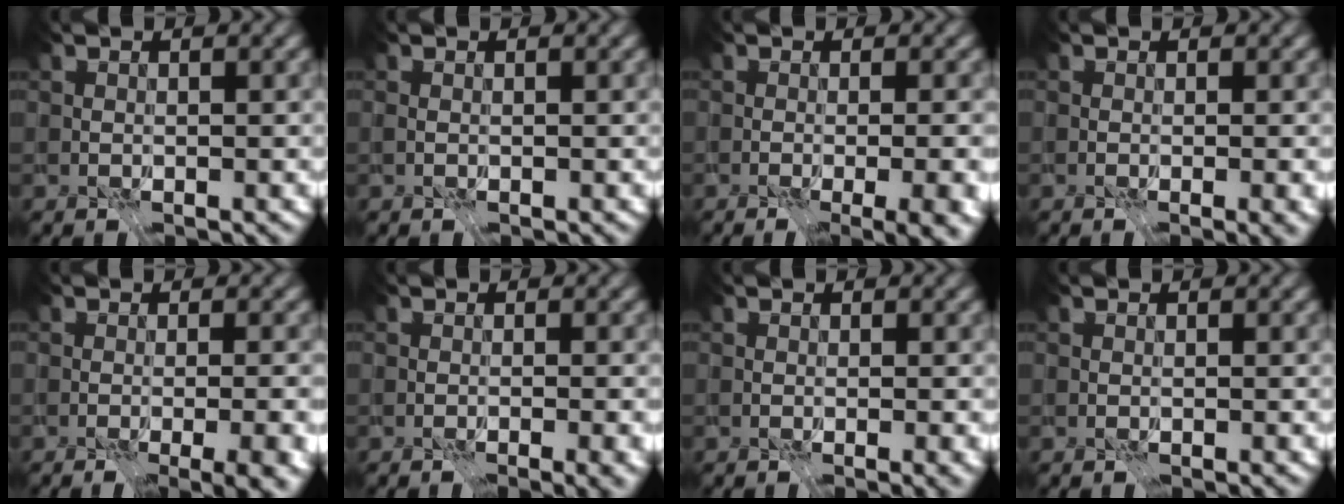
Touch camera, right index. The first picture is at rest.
{"total": 0.5, "force": [-0.2, -0.4, -0.3], "torque": [0.013, 0.000, -0.004]}
{"total": 8.3, "force": [-3.3, 3.6, 6.8], "torque": [-0.064, -0.014, -0.011]}
{"total": 2.4, "force": [-0.9, 0.8, 2.1], "torque": [-0.008, -0.009, -0.004]}
{"total": 8.9, "force": [-4.2, 3.8, 6.9], "torque": [-0.066, -0.009, -0.024]}
{"total": 4.4, "force": [-2.1, 1.9, 3.3], "torque": [-0.017, -0.020, -0.016]}
{"total": 1.5, "force": [-0.6, 0.4, 1.4], "torque": [-0.002, -0.007, -0.005]}
{"total": 0.6, "force": [-0.4, -0.4, -0.2], "torque": [0.014, -0.005, -0.004]}